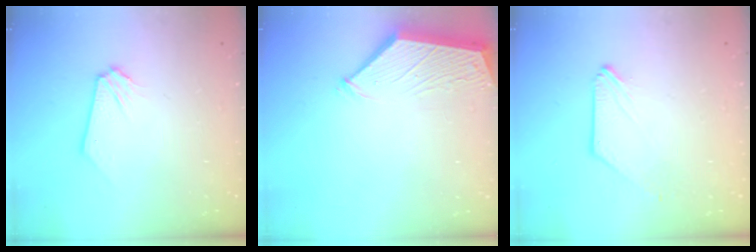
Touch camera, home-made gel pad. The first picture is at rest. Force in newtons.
{"total": 3.8, "press": 3.8, "slide": 0.6}
{"total": 0.0}